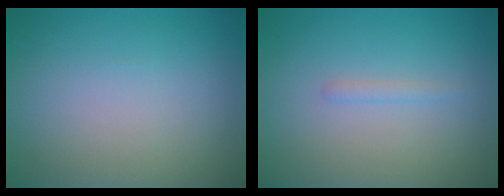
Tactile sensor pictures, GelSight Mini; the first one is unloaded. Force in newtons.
{"total": 0.7, "press": 0.7, "slide": 0.1}